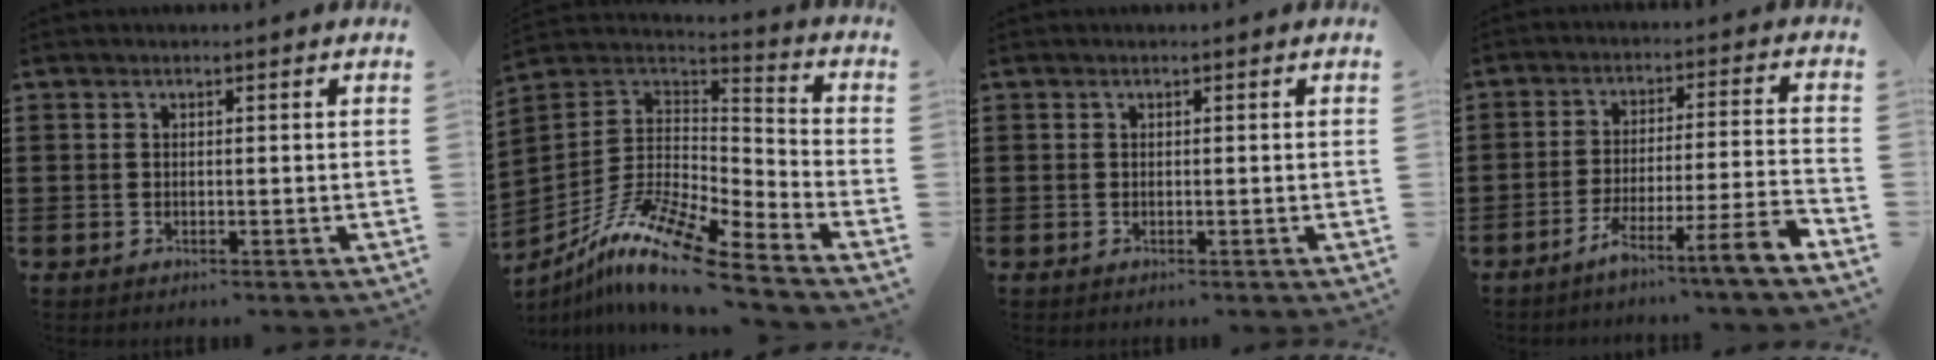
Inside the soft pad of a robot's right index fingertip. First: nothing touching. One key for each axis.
{"total": 12.8, "fx": -9.4, "fy": 1.7, "fz": 8.5, "tx": -0.180, "ty": 0.006, "tz": -0.186}
{"total": 0.0}
{"total": 7.8, "fx": -5.9, "fy": -0.5, "fz": 5.1, "tx": -0.083, "ty": -0.008, "tz": -0.113}